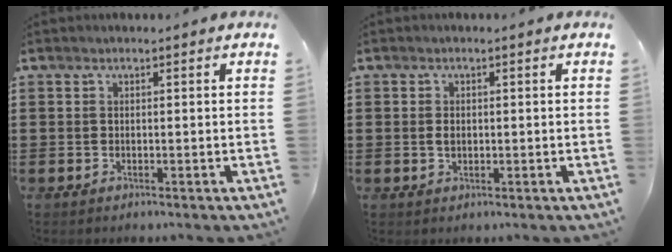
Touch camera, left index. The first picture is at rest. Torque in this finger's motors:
{"motor_torque": [0.34, 0.26, 0.18, 0.01]}